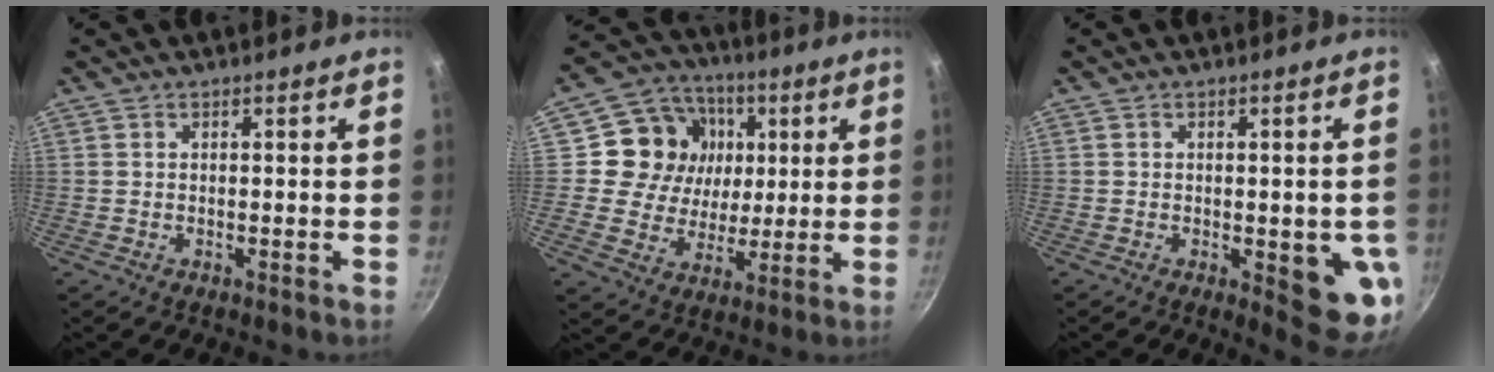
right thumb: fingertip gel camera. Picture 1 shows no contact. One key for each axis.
{"total": 15.1, "fx": 3.4, "fy": 13.4, "fz": 6.0, "tx": -0.081, "ty": 0.002, "tz": 0.049}
{"total": 9.5, "fx": -1.9, "fy": 3.3, "fz": 8.8, "tx": -0.075, "ty": -0.004, "tz": -0.018}